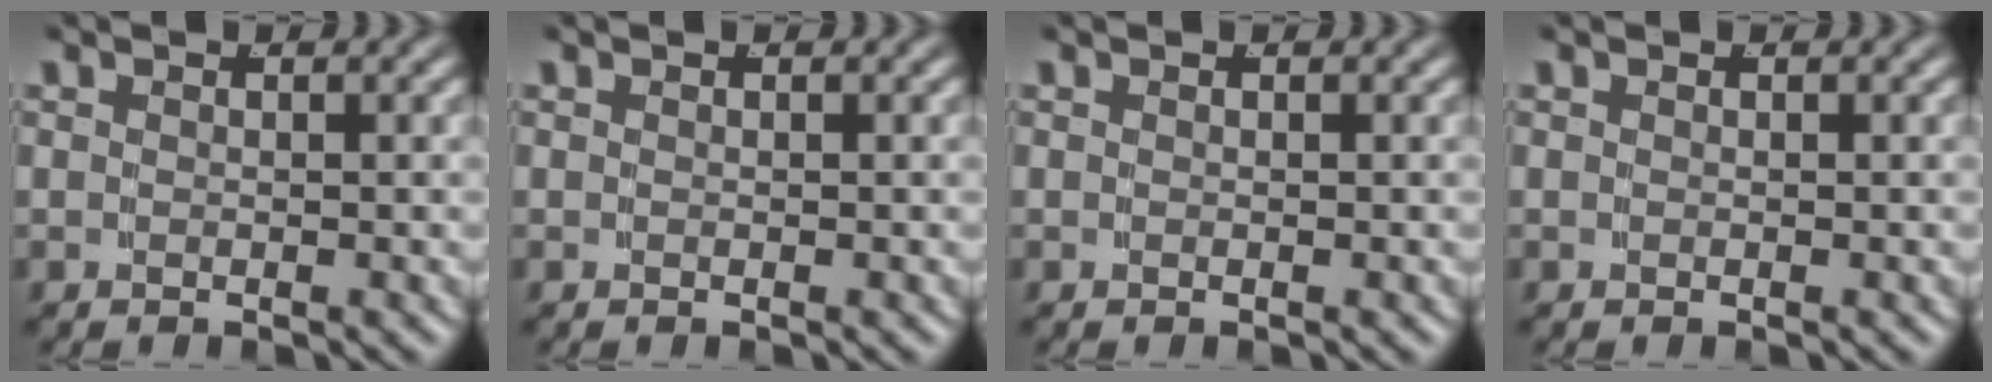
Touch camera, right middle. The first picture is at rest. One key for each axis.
{"total": 0.0}
{"total": 0.0}
{"total": 0.0}